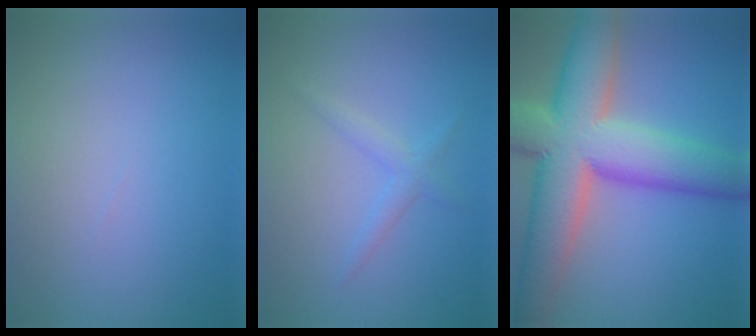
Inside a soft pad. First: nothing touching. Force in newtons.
{"total": 1.6, "press": 1.6, "slide": 0.1}
{"total": 13.4, "press": 13.4, "slide": 1.0}